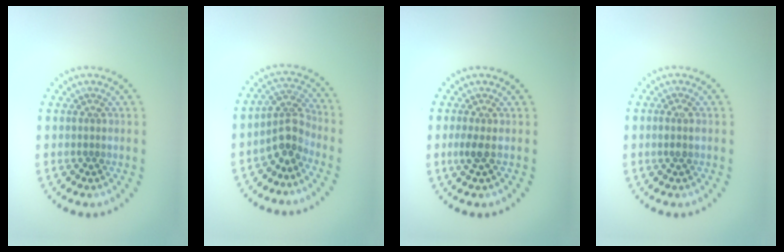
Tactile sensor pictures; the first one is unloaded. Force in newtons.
{"total": 2.9, "press": 2.1, "slide": 1.9}
{"total": 1.1, "press": 1.0, "slide": 0.4}
{"total": 1.0, "press": 0.9, "slide": 0.5}